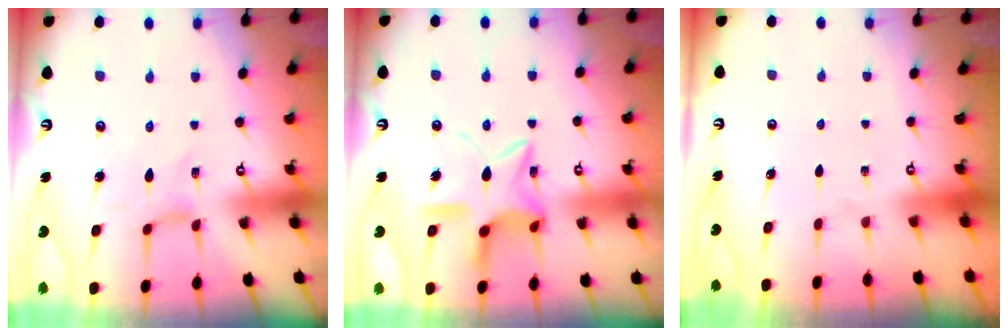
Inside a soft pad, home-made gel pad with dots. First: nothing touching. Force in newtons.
{"total": 14.0, "press": 14.0, "slide": 1.2}
{"total": 0.0}